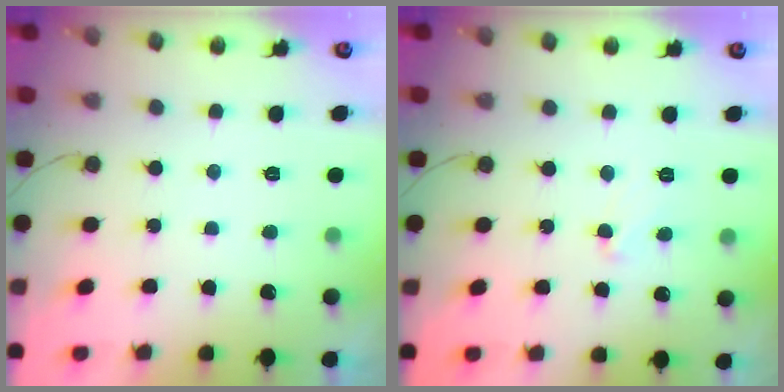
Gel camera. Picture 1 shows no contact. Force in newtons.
{"total": 4.7, "press": 4.6, "slide": 0.4}